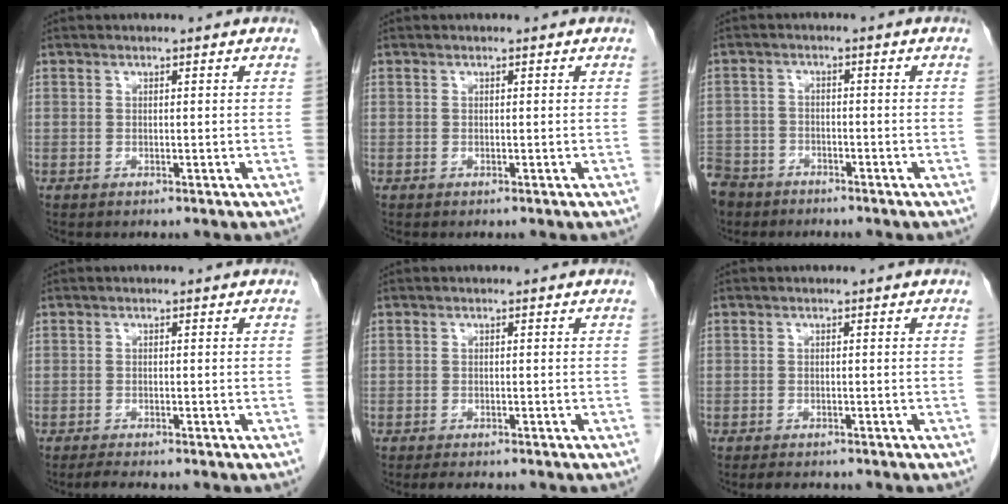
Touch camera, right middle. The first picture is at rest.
{"total": 0.0}
{"total": 11.0, "force": [-7.7, 7.3, 2.9], "torque": [-0.106, -0.006, -0.134]}
{"total": 1.8, "force": [-1.6, 0.0, 0.8], "torque": [-0.022, -0.007, -0.028]}
{"total": 2.1, "force": [-1.8, 0.5, 1.0], "torque": [-0.019, -0.006, -0.023]}
{"total": 2.4, "force": [-2.1, 0.8, 0.9], "torque": [-0.020, -0.006, -0.026]}